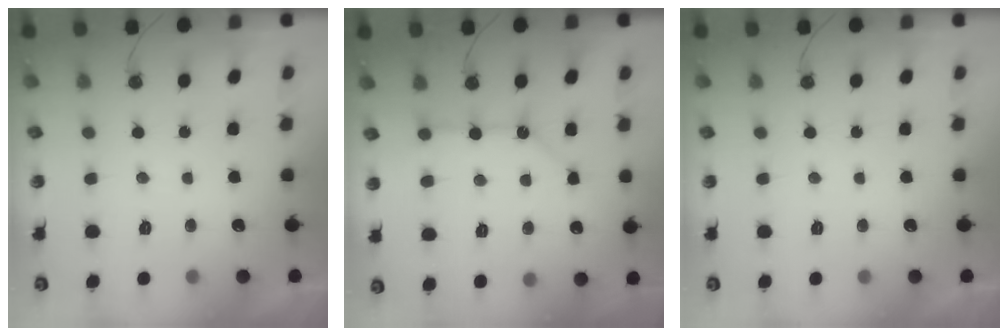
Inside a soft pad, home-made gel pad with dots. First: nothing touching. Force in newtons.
{"total": 10.7, "press": 10.7, "slide": 0.9}
{"total": 0.0}